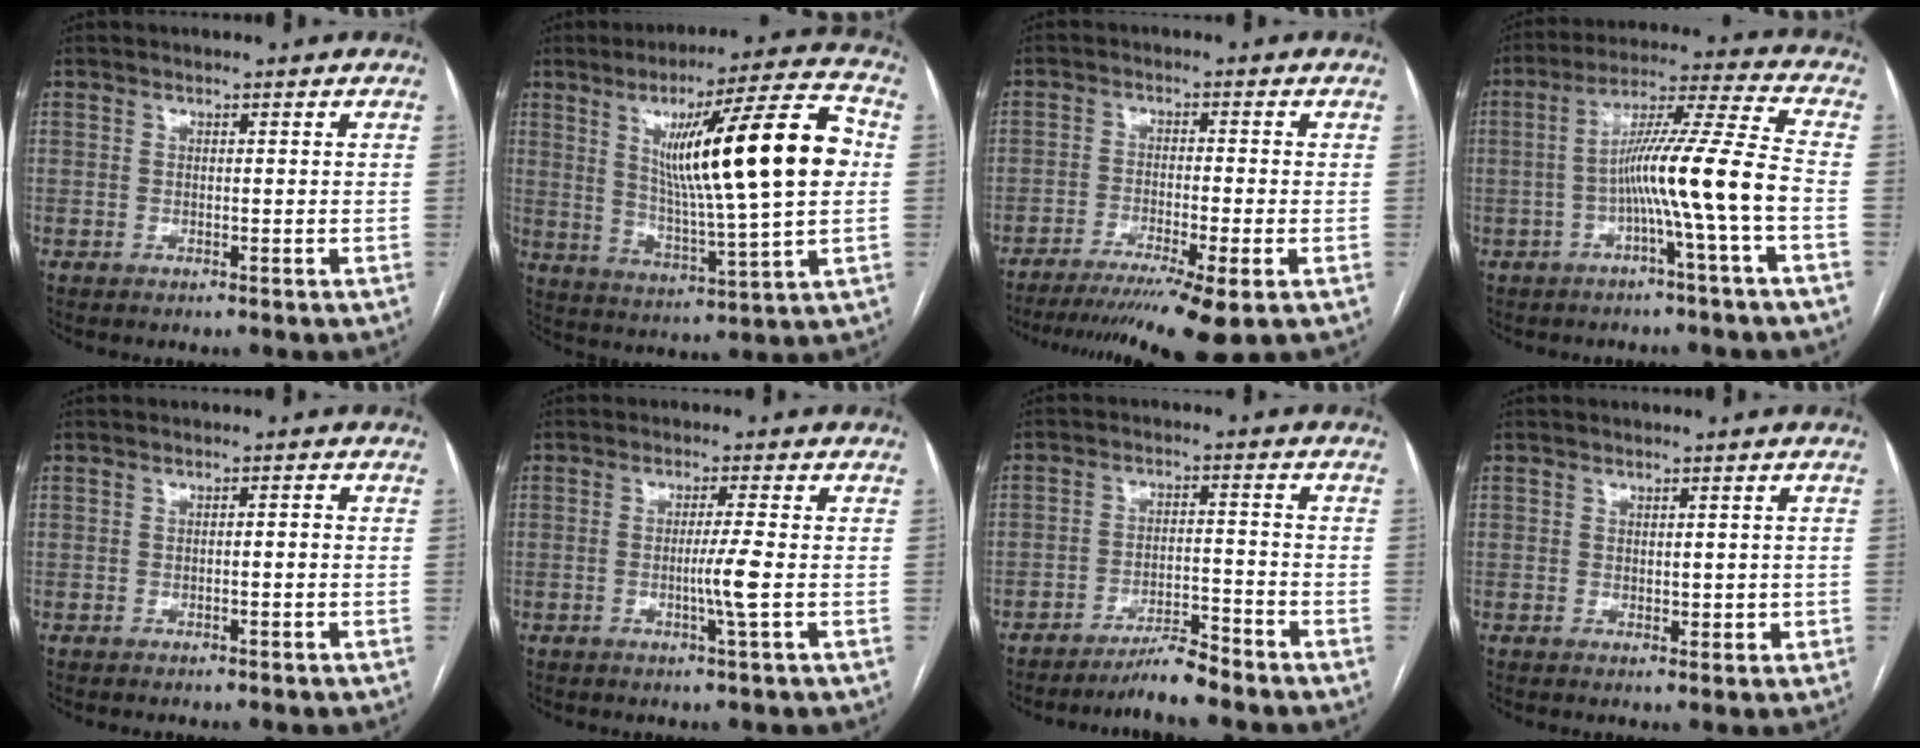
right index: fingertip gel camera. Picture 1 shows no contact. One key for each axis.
{"total": 20.3, "fx": 3.7, "fy": 0.8, "fz": 19.9, "tx": -0.309, "ty": 0.008, "tz": 0.052}
{"total": 11.7, "fx": -8.5, "fy": -0.2, "fz": 8.0, "tx": -0.127, "ty": -0.023, "tz": -0.135}
{"total": 11.8, "fx": -3.1, "fy": -1.7, "fz": 11.2, "tx": -0.196, "ty": 0.018, "tz": -0.056}
{"total": 1.0, "fx": -0.2, "fy": 0.2, "fz": 0.9, "tx": -0.015, "ty": 0.003, "tz": -0.002}
{"total": 4.0, "fx": -0.8, "fy": -1.0, "fz": 3.7, "tx": -0.066, "ty": -0.007, "tz": -0.013}
{"total": 4.9, "fx": -4.6, "fy": -0.4, "fz": 1.7, "tx": -0.024, "ty": -0.011, "tz": -0.082}
{"total": 1.9, "fx": 0.1, "fy": 1.4, "fz": 1.4, "tx": -0.017, "ty": 0.002, "tz": 0.005}